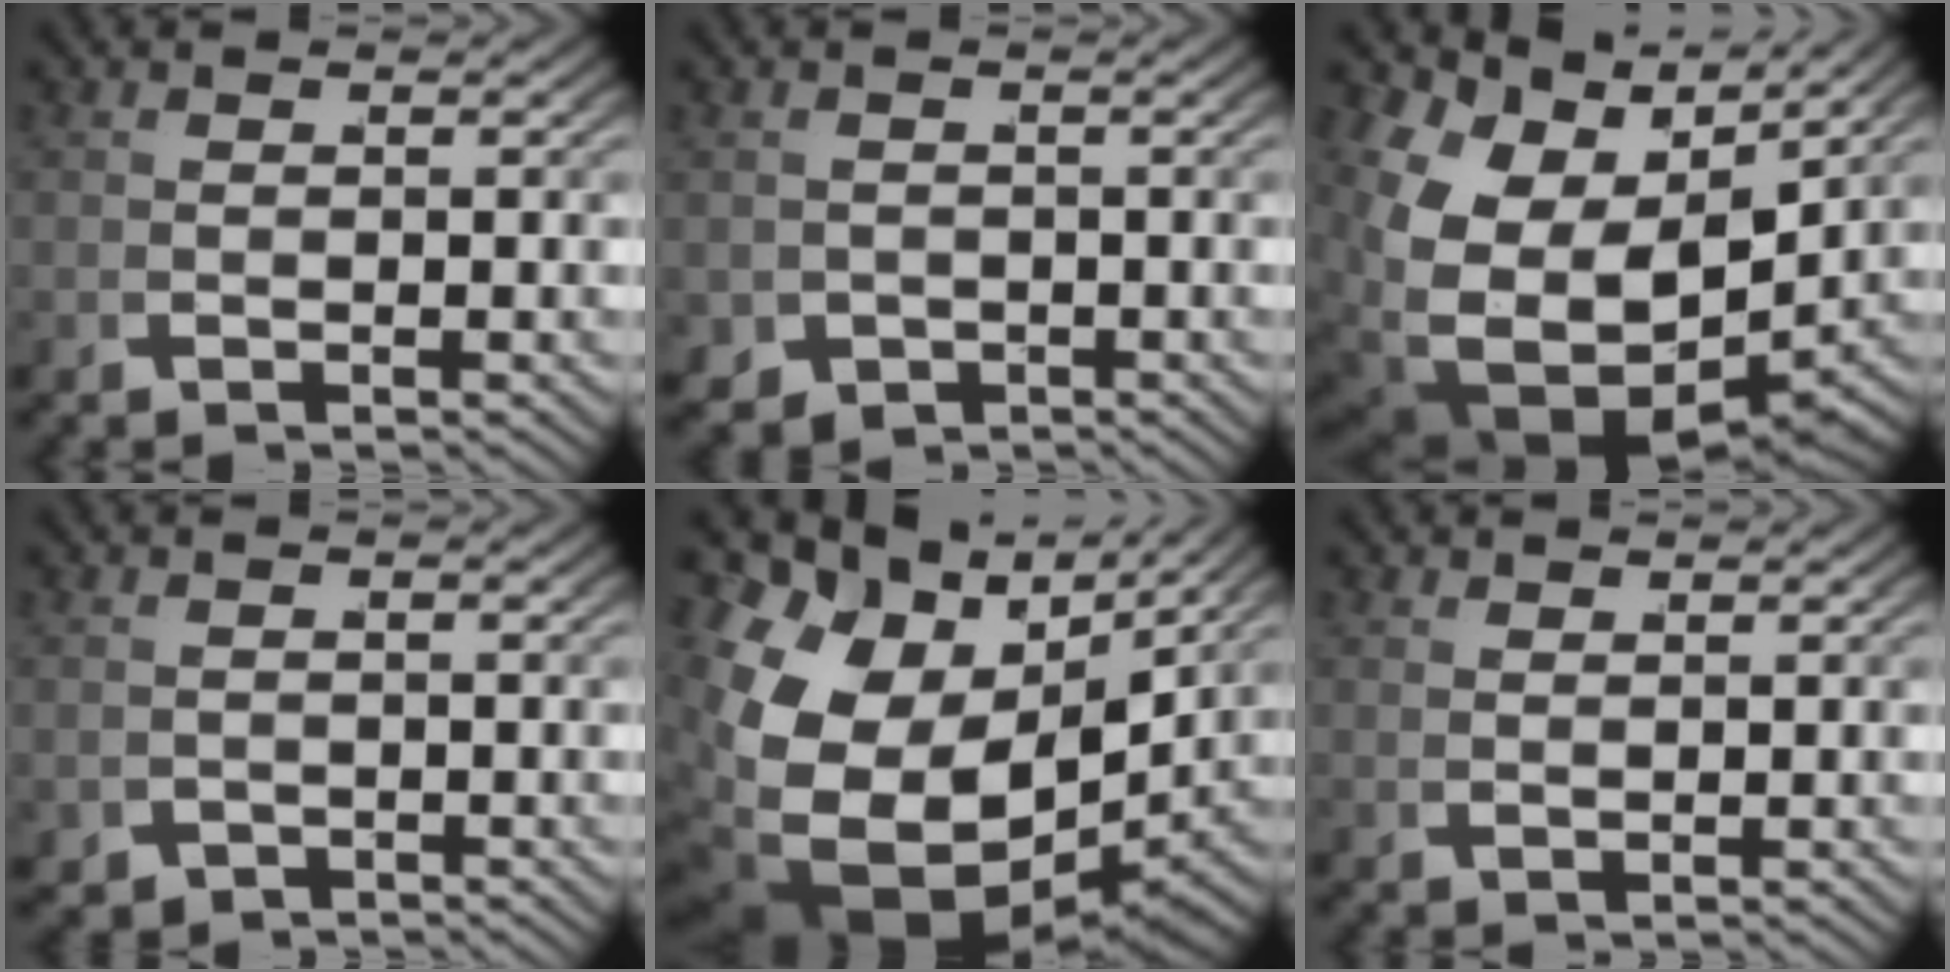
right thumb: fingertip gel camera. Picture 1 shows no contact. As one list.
[{"total": 3.5, "force": [-1.7, 2.7, 1.4], "torque": [-0.032, -0.029, -0.012]}, {"total": 14.4, "force": [-0.5, 8.8, 11.3], "torque": [-0.250, -0.065, 0.038]}, {"total": 1.9, "force": [-0.9, 1.5, 0.6], "torque": [-0.016, -0.019, -0.002]}, {"total": 17.8, "force": [-0.7, 11.9, 13.2], "torque": [-0.301, -0.078, 0.034]}, {"total": 1.4, "force": [1.4, -0.3, 0.1], "torque": [0.002, 0.002, 0.035]}]